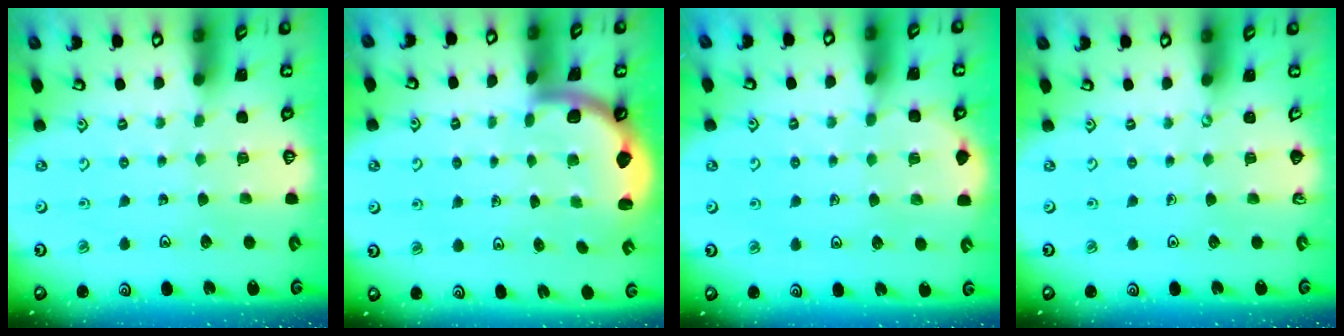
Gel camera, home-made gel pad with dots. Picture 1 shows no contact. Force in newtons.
{"total": 1.6, "press": 1.6, "slide": 0.1}
{"total": 5.2, "press": 4.7, "slide": 2.1}
{"total": 0.0}